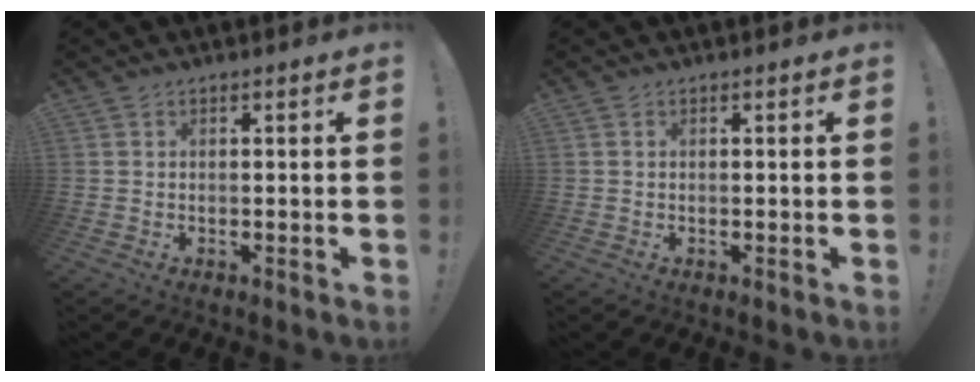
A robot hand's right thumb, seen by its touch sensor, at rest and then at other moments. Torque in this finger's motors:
{"motor_torque": [0.05, 0.06, 0.05, -0.12, 0.00]}